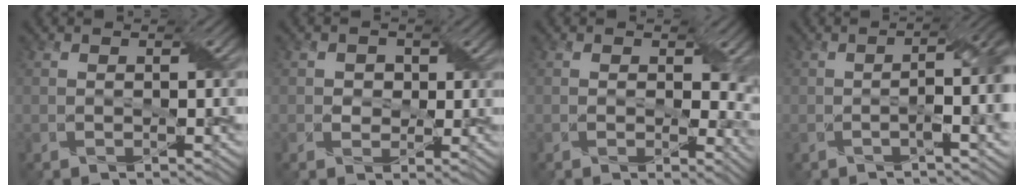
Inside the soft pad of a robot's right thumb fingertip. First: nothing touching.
{"total": 2.3, "force": [0.5, 2.1, 0.8], "torque": [-0.021, 0.001, -0.002]}
{"total": 6.1, "force": [0.7, 4.1, 4.5], "torque": [-0.058, -0.017, 0.016]}
{"total": 7.2, "force": [-1.5, 2.4, 6.7], "torque": [-0.104, -0.005, -0.025]}